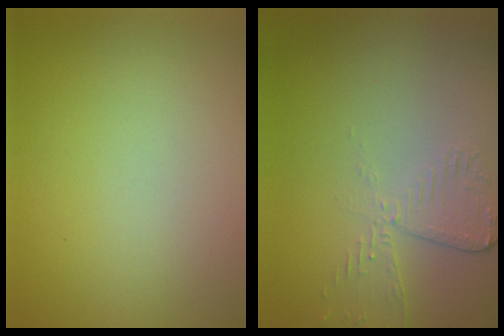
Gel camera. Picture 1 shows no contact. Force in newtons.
{"total": 2.7, "press": 2.4, "slide": 1.2}